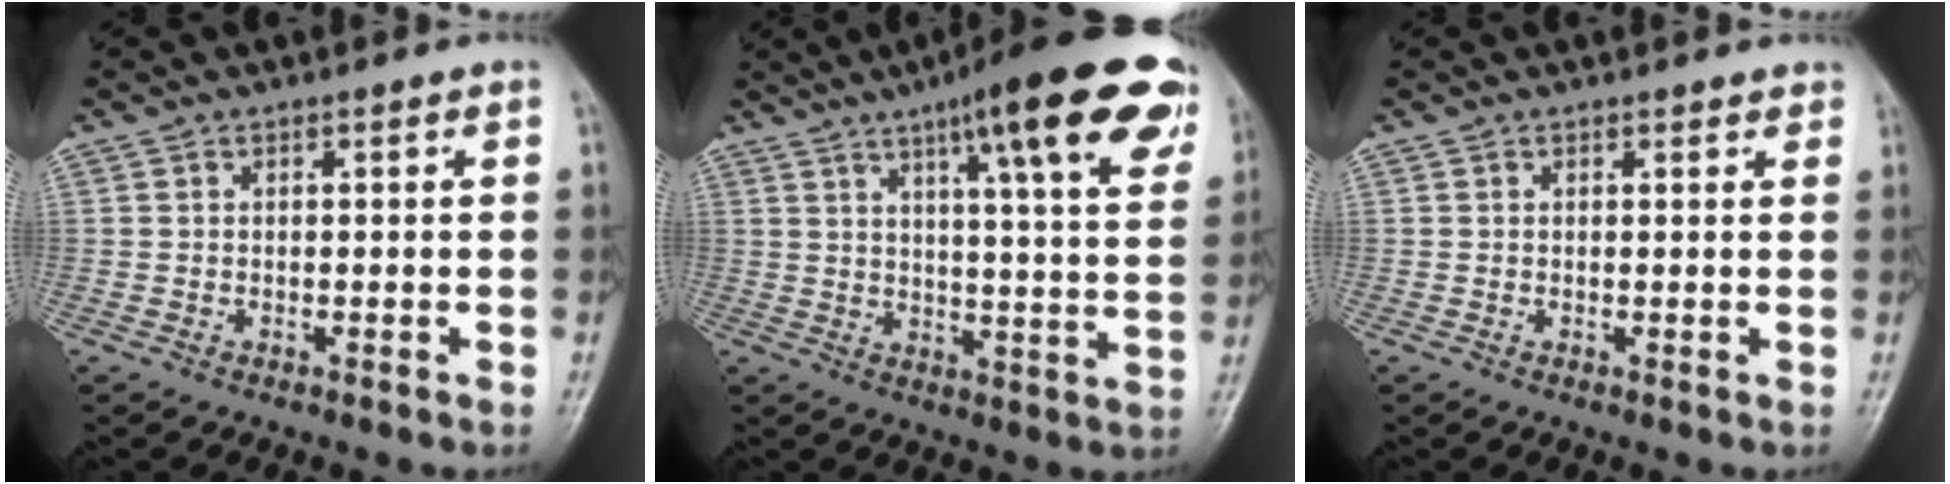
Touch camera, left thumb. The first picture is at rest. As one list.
[{"total": 20.5, "force": [11.2, 4.0, 16.7], "torque": [-0.213, -0.025, 0.148]}, {"total": 1.2, "force": [1.0, 0.6, 0.4], "torque": [0.002, -0.003, 0.009]}]